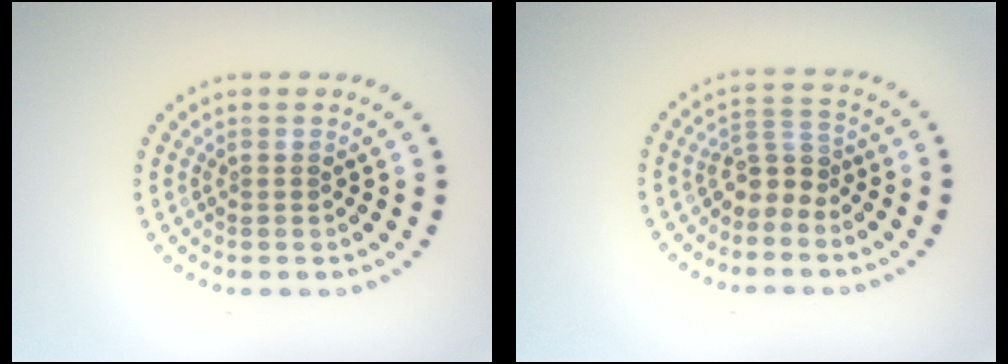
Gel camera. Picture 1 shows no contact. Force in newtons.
{"total": 2.6, "press": 1.9, "slide": 1.8}